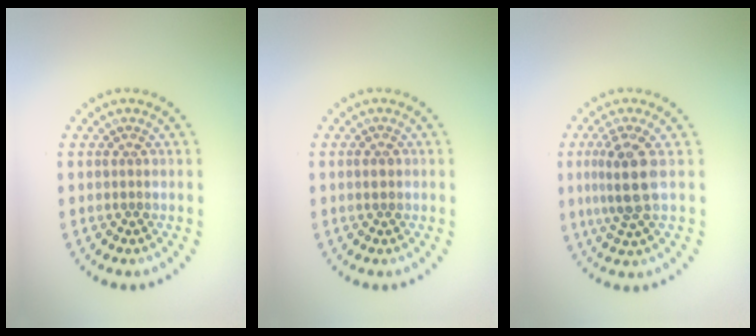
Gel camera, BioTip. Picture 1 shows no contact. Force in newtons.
{"total": 1.0, "press": 1.0, "slide": 0.0}
{"total": 3.8, "press": 3.1, "slide": 2.1}